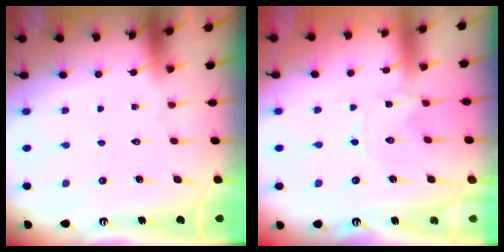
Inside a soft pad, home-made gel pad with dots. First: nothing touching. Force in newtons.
{"total": 0.0}